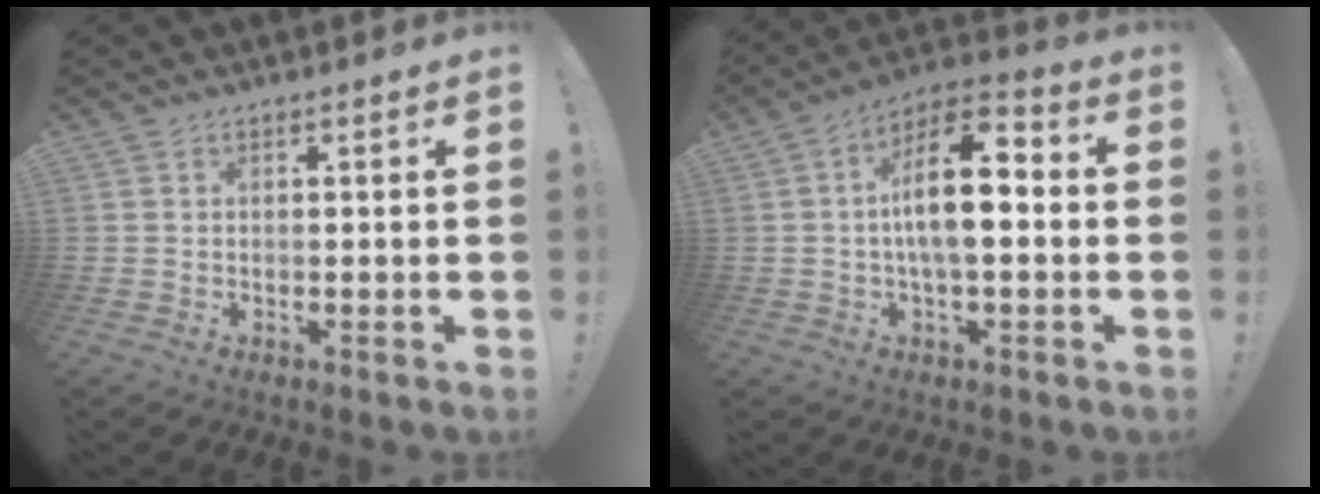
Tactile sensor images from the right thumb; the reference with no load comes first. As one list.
[{"total": 14.3, "force": [0.5, 5.8, 13.1], "torque": [-0.227, 0.002, 0.001]}]